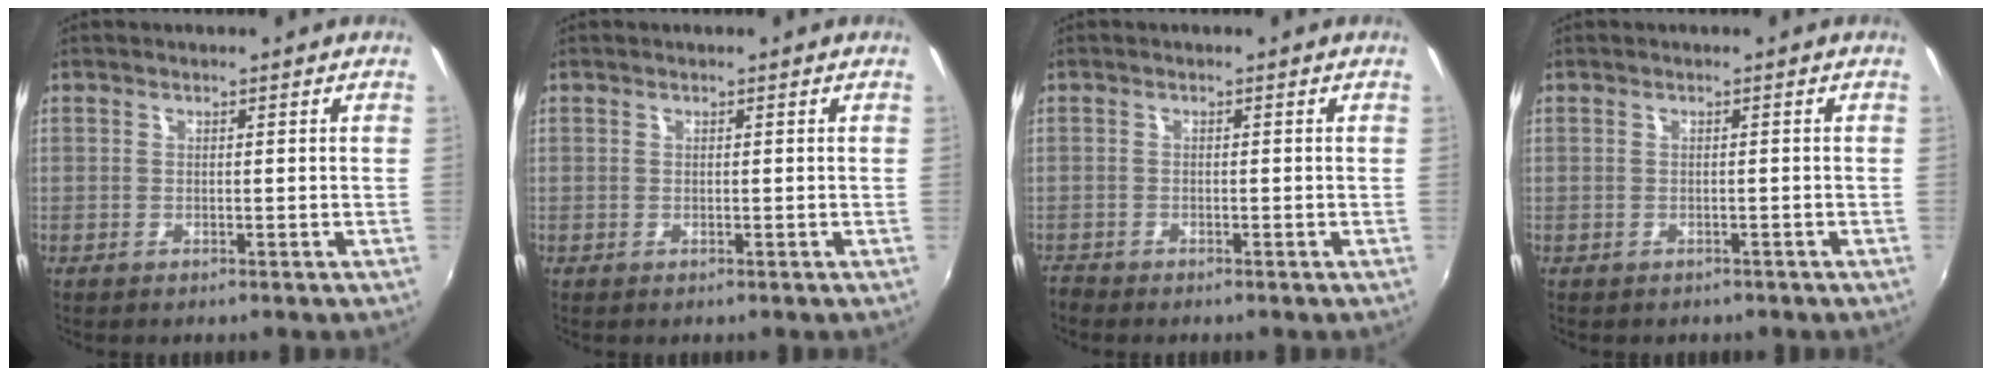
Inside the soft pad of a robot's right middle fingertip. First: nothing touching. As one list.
[{"total": 0.0}, {"total": 1.8, "force": [-1.7, 0.5, 0.1], "torque": [-0.009, -0.008, -0.037]}, {"total": 1.4, "force": [-0.9, 1.0, 0.4], "torque": [-0.011, -0.002, -0.008]}]